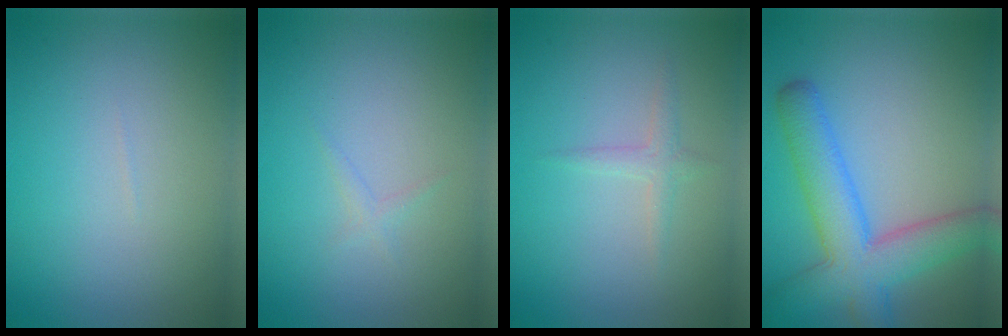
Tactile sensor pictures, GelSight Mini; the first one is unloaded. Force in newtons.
{"total": 0.7, "press": 0.7, "slide": 0.0}
{"total": 1.3, "press": 1.3, "slide": 0.1}
{"total": 7.2, "press": 7.2, "slide": 0.3}